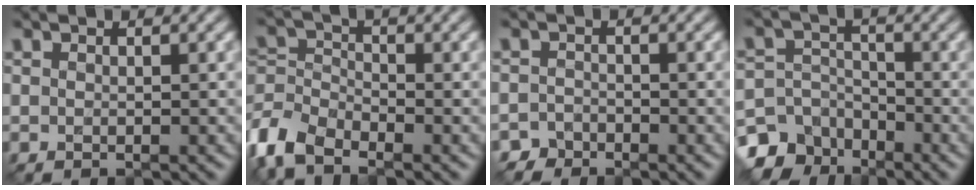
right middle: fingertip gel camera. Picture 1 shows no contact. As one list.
[{"total": 5.1, "force": [-3.7, 2.2, 2.8], "torque": [-0.063, -0.004, -0.088]}, {"total": 1.5, "force": [-1.3, 0.8, -0.2], "torque": [0.010, 0.007, -0.026]}, {"total": 7.6, "force": [-5.4, 5.0, 2.1], "torque": [-0.030, -0.011, -0.103]}]